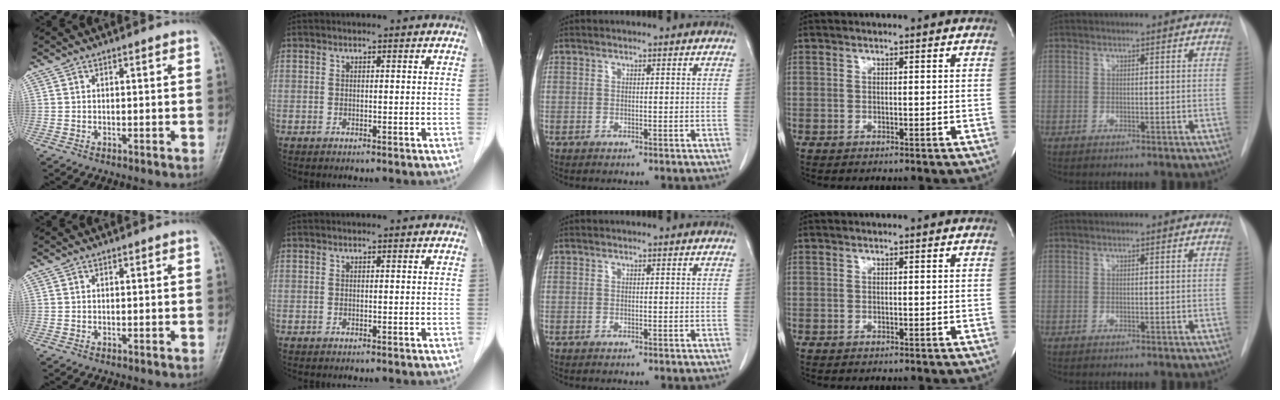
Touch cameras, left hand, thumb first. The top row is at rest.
{}